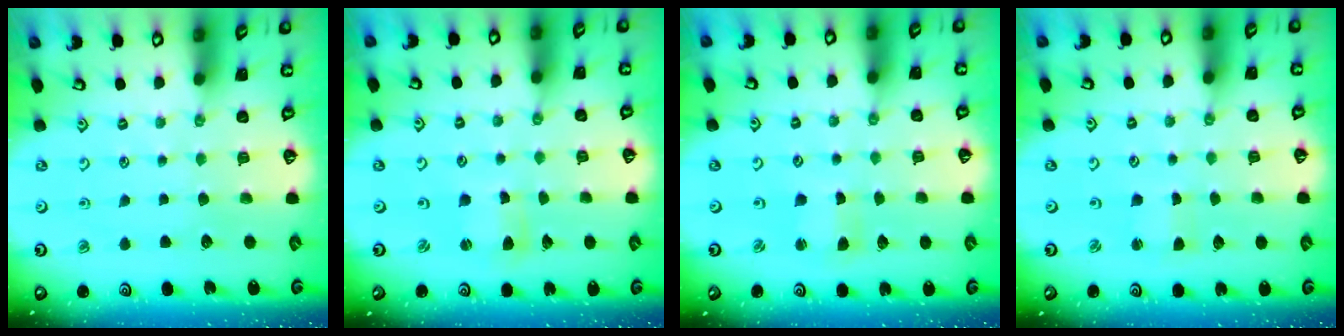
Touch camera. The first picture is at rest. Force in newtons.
{"total": 2.1, "press": 2.1, "slide": 0.3}
{"total": 2.5, "press": 2.5, "slide": 0.3}
{"total": 1.3, "press": 1.3, "slide": 0.1}